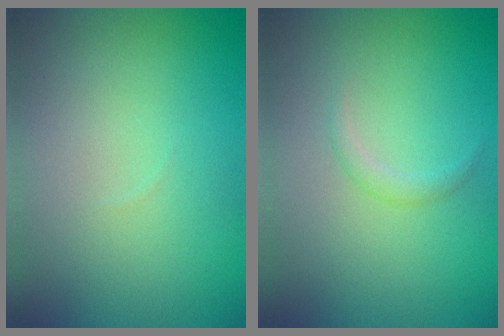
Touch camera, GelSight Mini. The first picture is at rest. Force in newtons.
{"total": 0.9, "press": 0.9, "slide": 0.1}